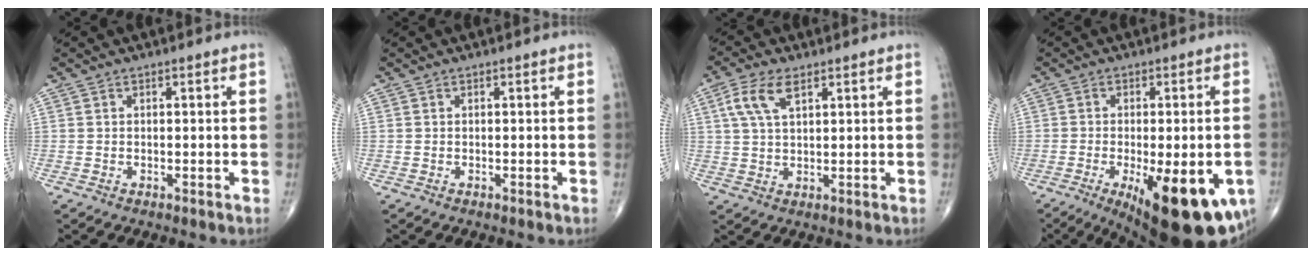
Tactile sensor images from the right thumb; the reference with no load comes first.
{"total": 0.0}
{"total": 6.6, "force": [3.0, 3.0, 5.1], "torque": [-0.108, 0.002, 0.058]}
{"total": 20.3, "force": [-7.5, 7.2, 17.5], "torque": [-0.198, -0.019, -0.090]}